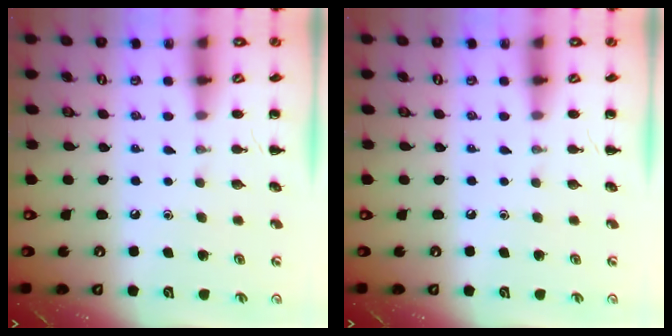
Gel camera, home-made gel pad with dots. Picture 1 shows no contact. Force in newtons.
{"total": 0.0}